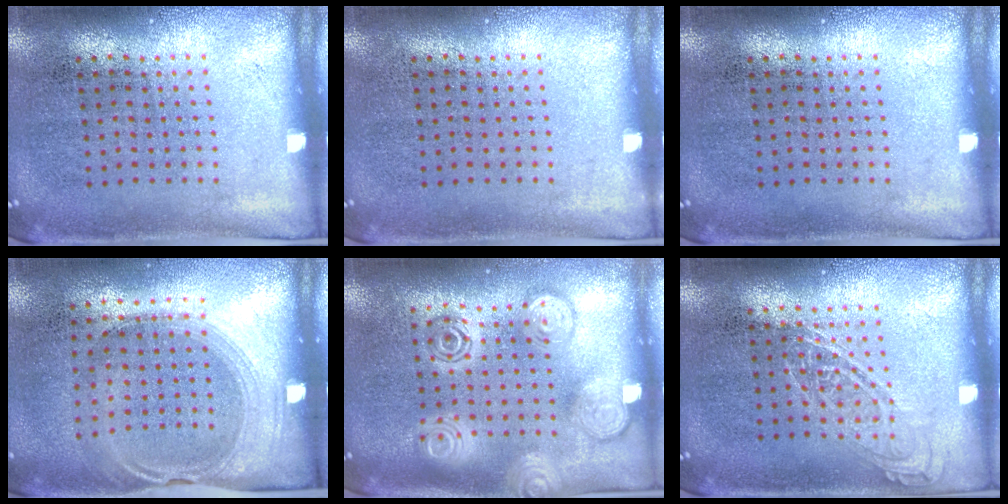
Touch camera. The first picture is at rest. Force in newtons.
{"total": 0.0}
{"total": 0.0}
{"total": 1.5, "press": 1.2, "slide": 0.8}
{"total": 2.9, "press": 2.8, "slide": 0.4}
{"total": 1.8, "press": 1.8, "slide": 0.2}